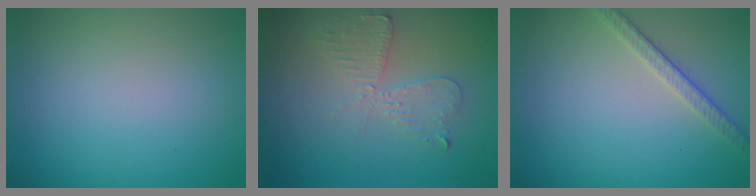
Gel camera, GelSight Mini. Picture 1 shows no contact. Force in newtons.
{"total": 2.6, "press": 2.5, "slide": 0.5}
{"total": 2.5, "press": 2.2, "slide": 1.2}